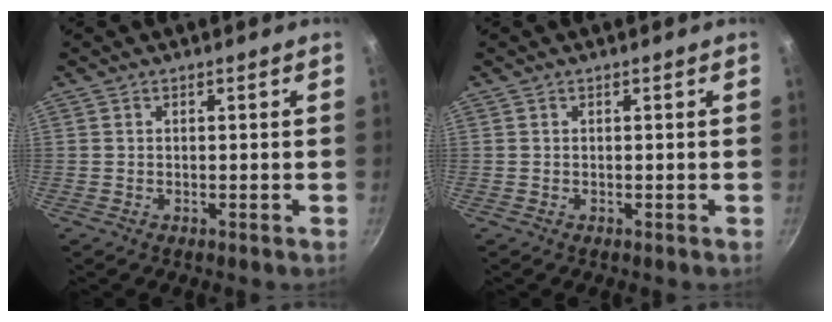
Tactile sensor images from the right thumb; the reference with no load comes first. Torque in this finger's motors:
{"motor_torque": [0.00, 0.00, -0.05, 0.47, 0.03]}